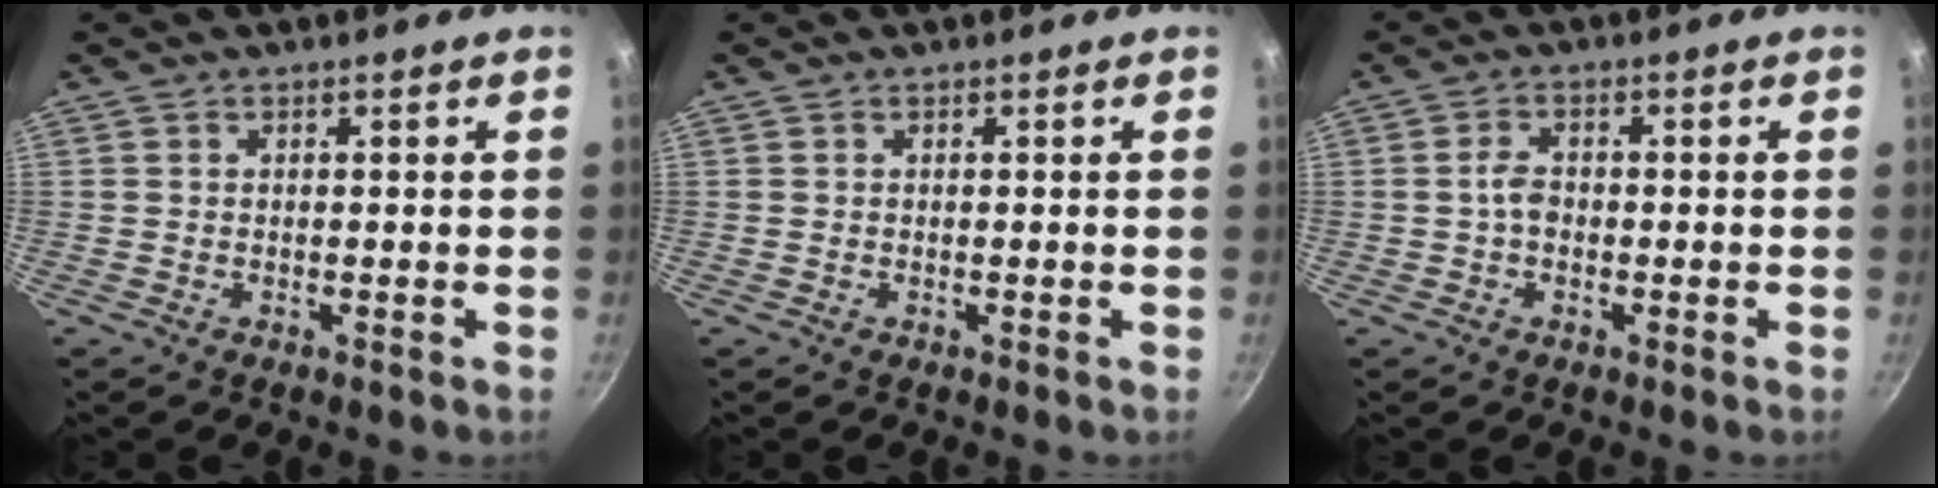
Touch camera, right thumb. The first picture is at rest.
{"total": 0.0}
{"total": 2.9, "force": [-0.3, 2.0, 2.1], "torque": [-0.033, 0.011, -0.009]}